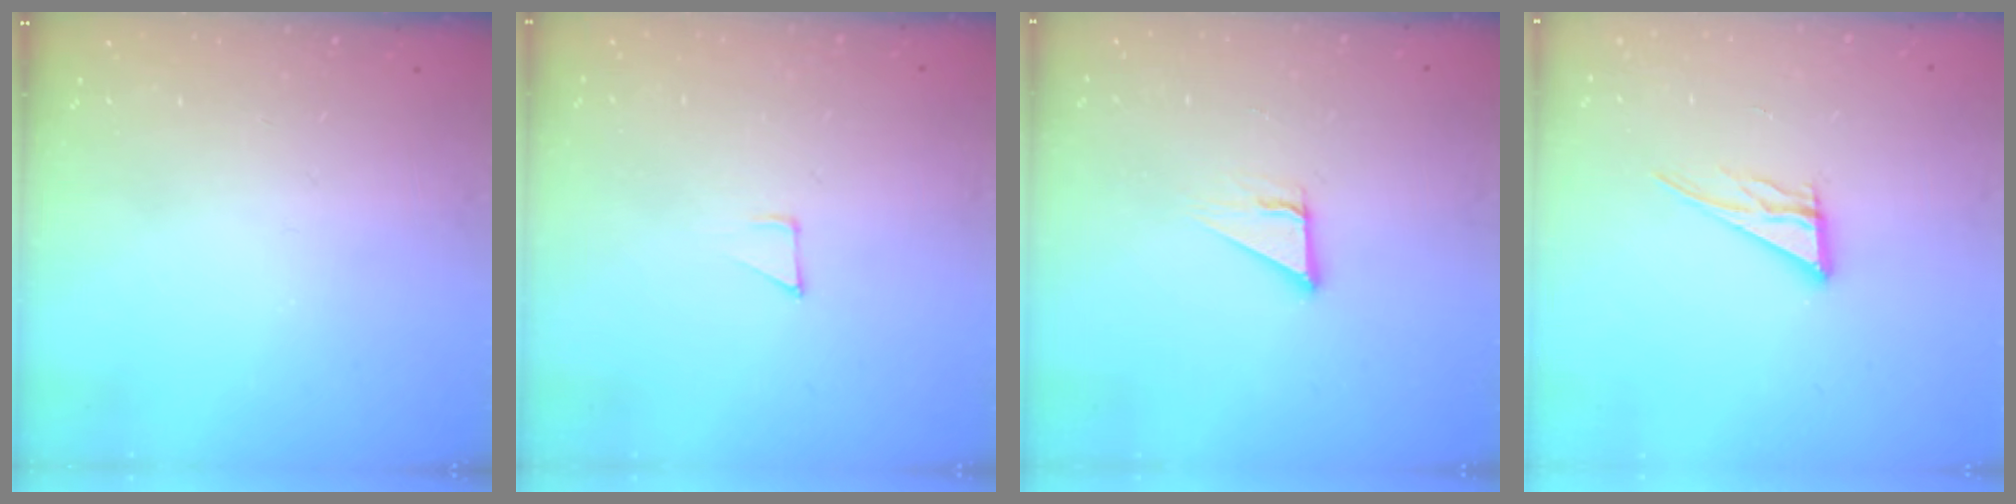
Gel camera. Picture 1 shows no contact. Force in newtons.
{"total": 2.8, "press": 2.8, "slide": 0.2}
{"total": 4.0, "press": 4.0, "slide": 0.2}
{"total": 9.3, "press": 9.2, "slide": 0.9}